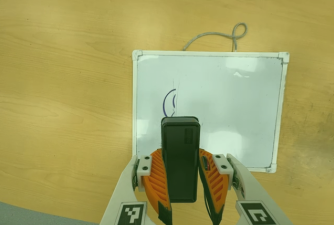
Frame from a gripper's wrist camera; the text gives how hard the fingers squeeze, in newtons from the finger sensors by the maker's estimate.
{"total": 7.3, "left": 5.8, "right": 8.8}